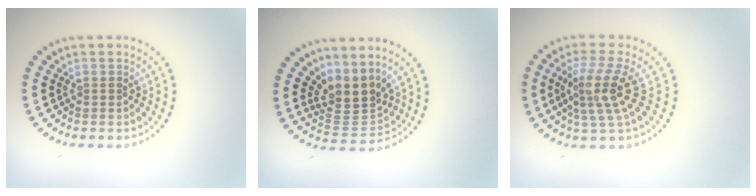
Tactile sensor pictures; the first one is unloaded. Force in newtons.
{"total": 3.7, "press": 2.6, "slide": 2.5}
{"total": 4.0, "press": 2.8, "slide": 2.8}